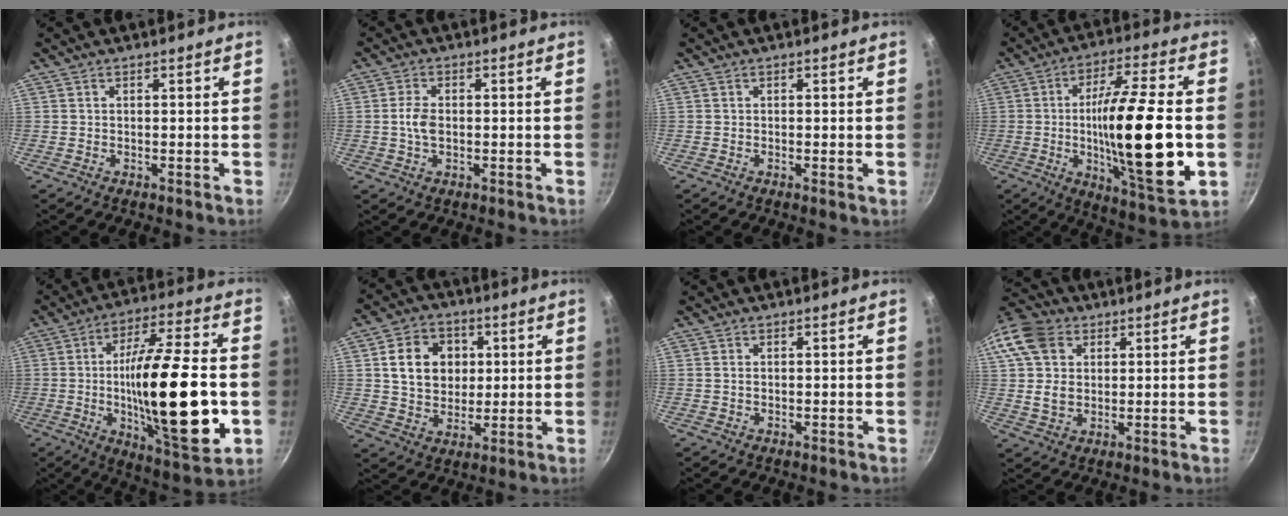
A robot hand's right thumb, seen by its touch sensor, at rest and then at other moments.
{"total": 4.0, "force": [-0.2, 2.4, 3.2], "torque": [-0.062, 0.009, -0.008]}
{"total": 0.6, "force": [-0.1, 0.1, 0.6], "torque": [-0.012, -0.003, -0.003]}
{"total": 23.2, "force": [-2.6, 5.3, 22.4], "torque": [-0.374, 0.003, -0.042]}
{"total": 26.1, "force": [-3.5, 7.3, 24.8], "torque": [-0.406, 0.008, -0.052]}
{"total": 11.7, "force": [2.4, 9.5, 6.4], "torque": [-0.081, 0.004, 0.039]}
{"total": 0.7, "force": [0.0, 0.5, 0.5], "torque": [-0.007, 0.002, 0.000]}
{"total": 13.8, "force": [4.1, 10.8, 7.7], "torque": [-0.149, 0.007, 0.067]}